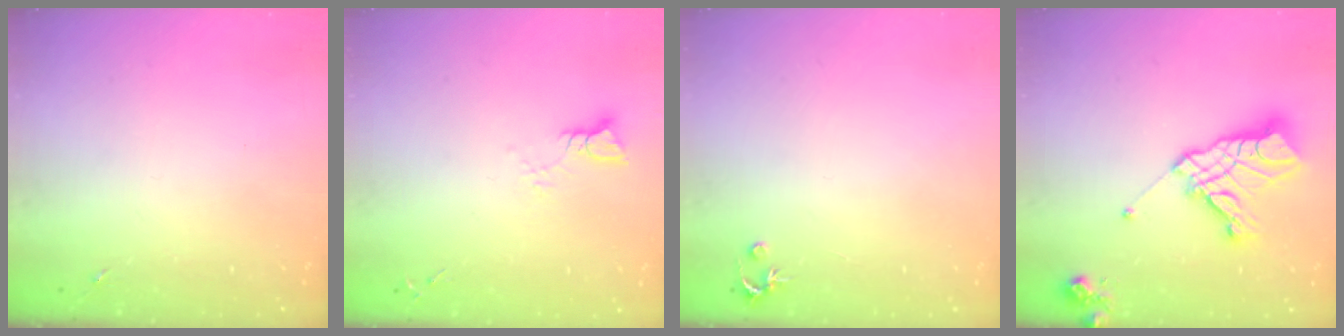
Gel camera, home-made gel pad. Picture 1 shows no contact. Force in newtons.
{"total": 3.8, "press": 3.8, "slide": 0.4}
{"total": 2.5, "press": 2.5, "slide": 0.2}
{"total": 16.6, "press": 16.5, "slide": 2.1}